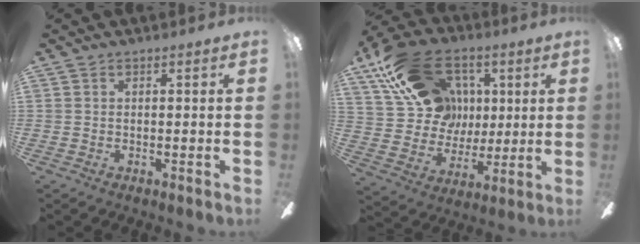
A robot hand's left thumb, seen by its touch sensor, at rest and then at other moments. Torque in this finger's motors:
{"motor_torque": [0.01, 0.68, 1.40, -1.37, 0.41]}